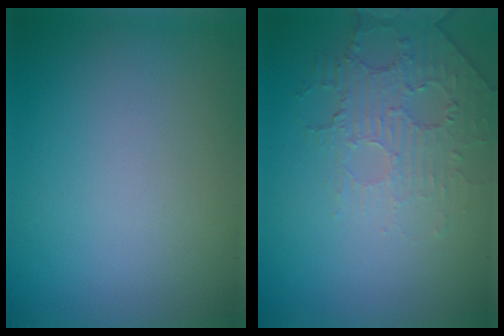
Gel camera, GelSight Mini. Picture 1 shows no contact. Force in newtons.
{"total": 2.3, "press": 1.5, "slide": 1.7}